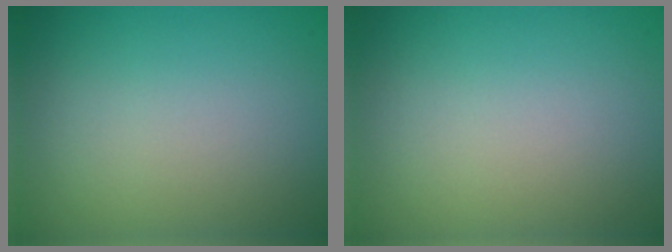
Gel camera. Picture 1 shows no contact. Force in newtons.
{"total": 0.0}